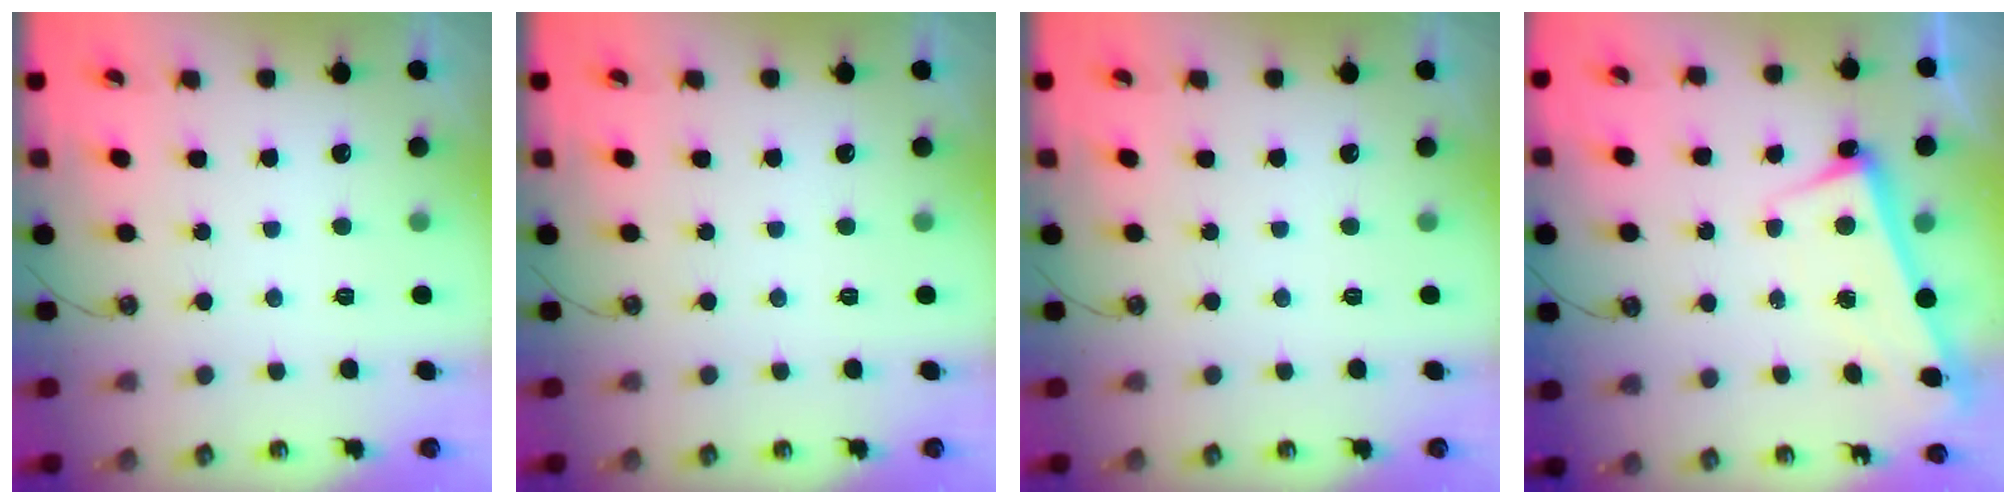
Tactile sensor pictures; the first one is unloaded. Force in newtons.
{"total": 0.0}
{"total": 0.0}
{"total": 2.8, "press": 2.6, "slide": 0.9}